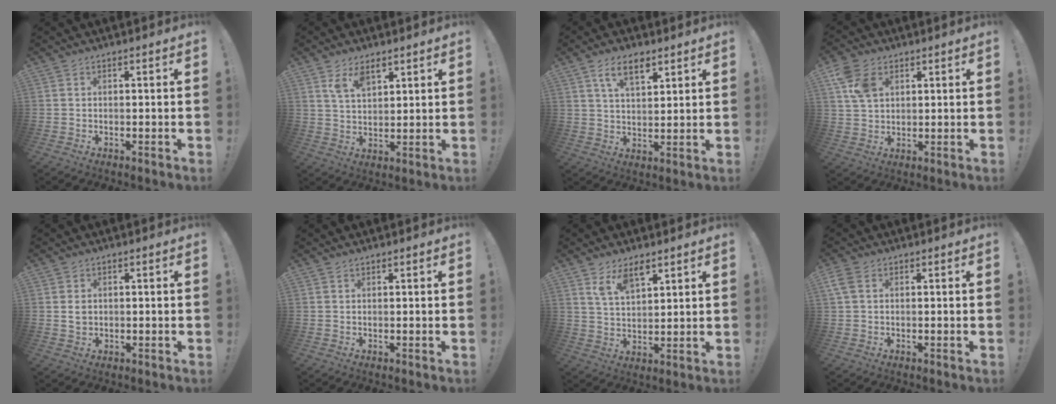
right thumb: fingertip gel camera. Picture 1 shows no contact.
{"total": 6.5, "force": [4.6, 3.2, 3.3], "torque": [-0.062, -0.019, 0.085]}
{"total": 8.3, "force": [4.8, 3.7, 5.7], "torque": [-0.096, -0.011, 0.085]}
{"total": 8.6, "force": [3.7, 5.9, 5.1], "torque": [-0.097, 0.000, 0.073]}
{"total": 2.2, "force": [0.5, 1.9, 1.1], "torque": [-0.021, 0.006, 0.009]}
{"total": 0.6, "force": [0.5, 0.2, 0.3], "torque": [-0.006, 0.001, 0.009]}
{"total": 7.2, "force": [5.4, 2.9, 3.8], "torque": [-0.074, -0.024, 0.098]}
{"total": 3.0, "force": [1.2, 1.8, 2.2], "torque": [-0.047, 0.007, 0.024]}